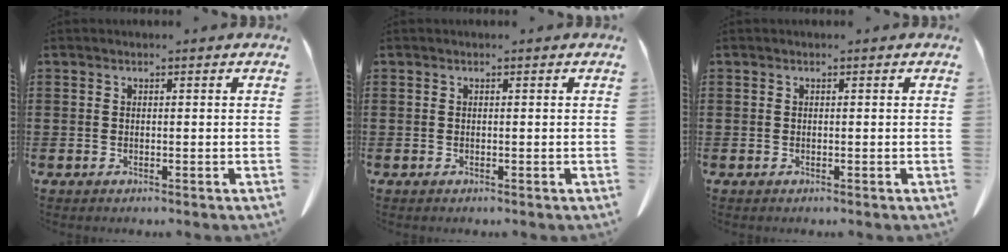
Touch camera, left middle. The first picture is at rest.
{"total": 0.0}
{"total": 0.0}